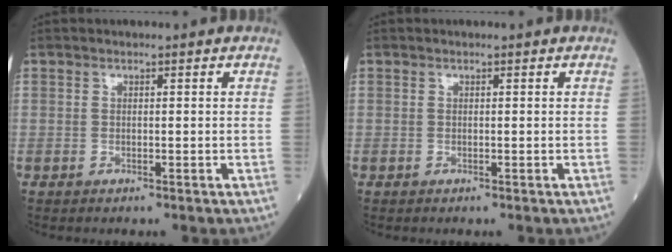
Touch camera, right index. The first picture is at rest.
{"total": 0.0}